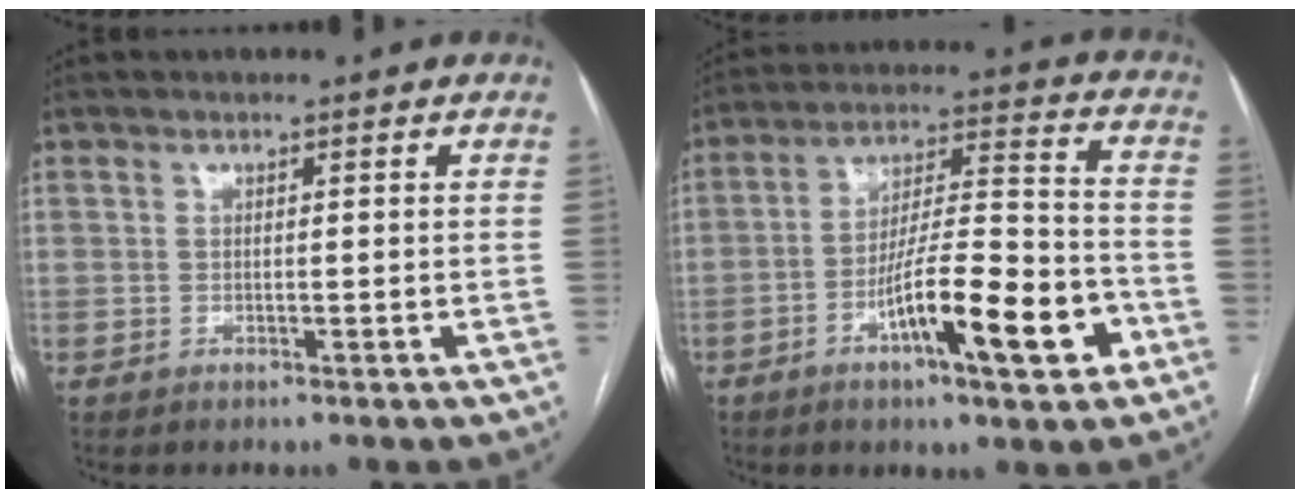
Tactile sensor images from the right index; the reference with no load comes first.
{"total": 15.4, "force": [-6.5, 2.3, 13.7], "torque": [-0.233, 0.005, -0.099]}